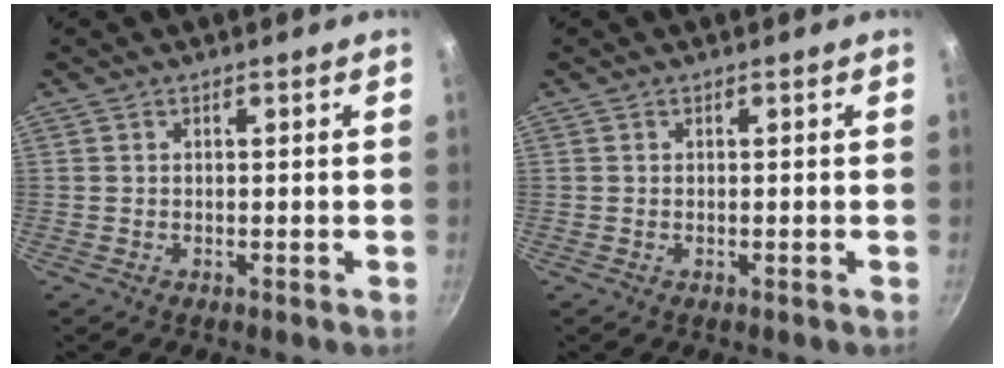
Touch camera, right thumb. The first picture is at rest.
{"total": 0.0}